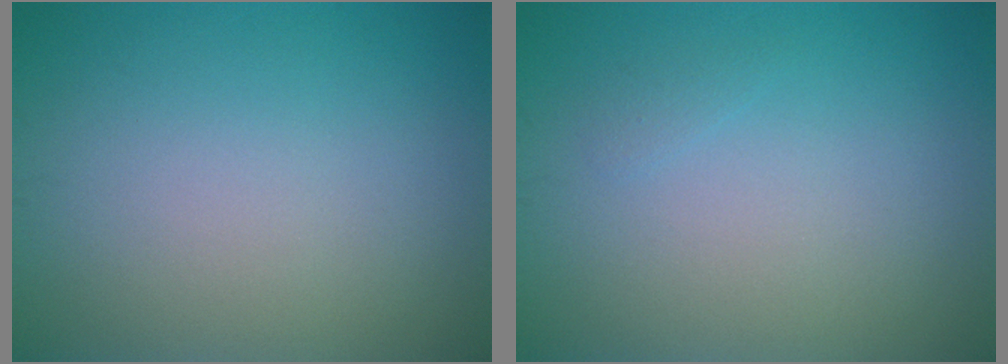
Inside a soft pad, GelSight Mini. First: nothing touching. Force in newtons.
{"total": 0.5, "press": 0.5, "slide": 0.1}